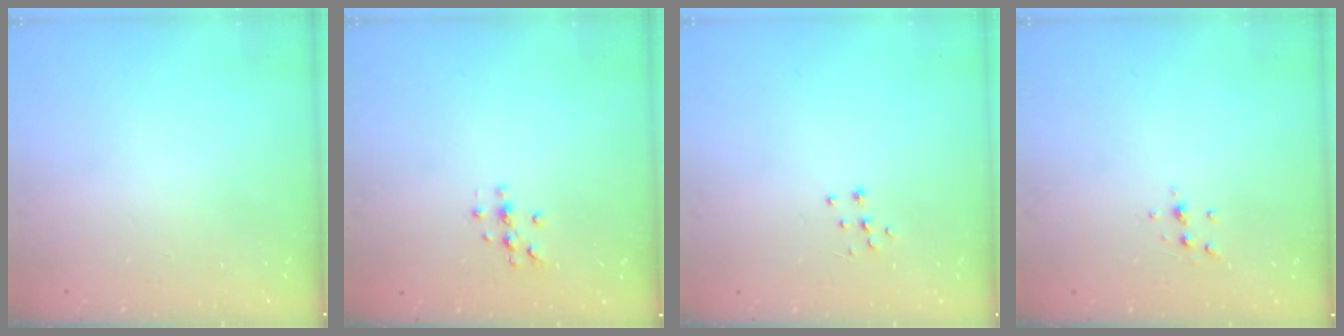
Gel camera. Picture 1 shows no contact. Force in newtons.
{"total": 4.9, "press": 4.9, "slide": 0.5}
{"total": 3.7, "press": 3.7, "slide": 0.2}
{"total": 6.1, "press": 6.1, "slide": 0.7}